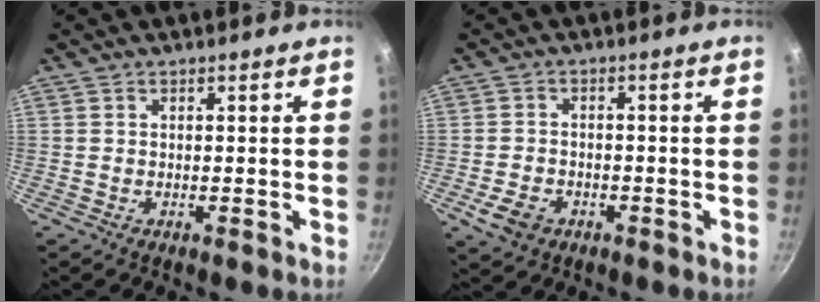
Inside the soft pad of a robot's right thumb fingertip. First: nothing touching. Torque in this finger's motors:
{"motor_torque": [0.90, 0.68, -0.24, -0.15, -0.02]}